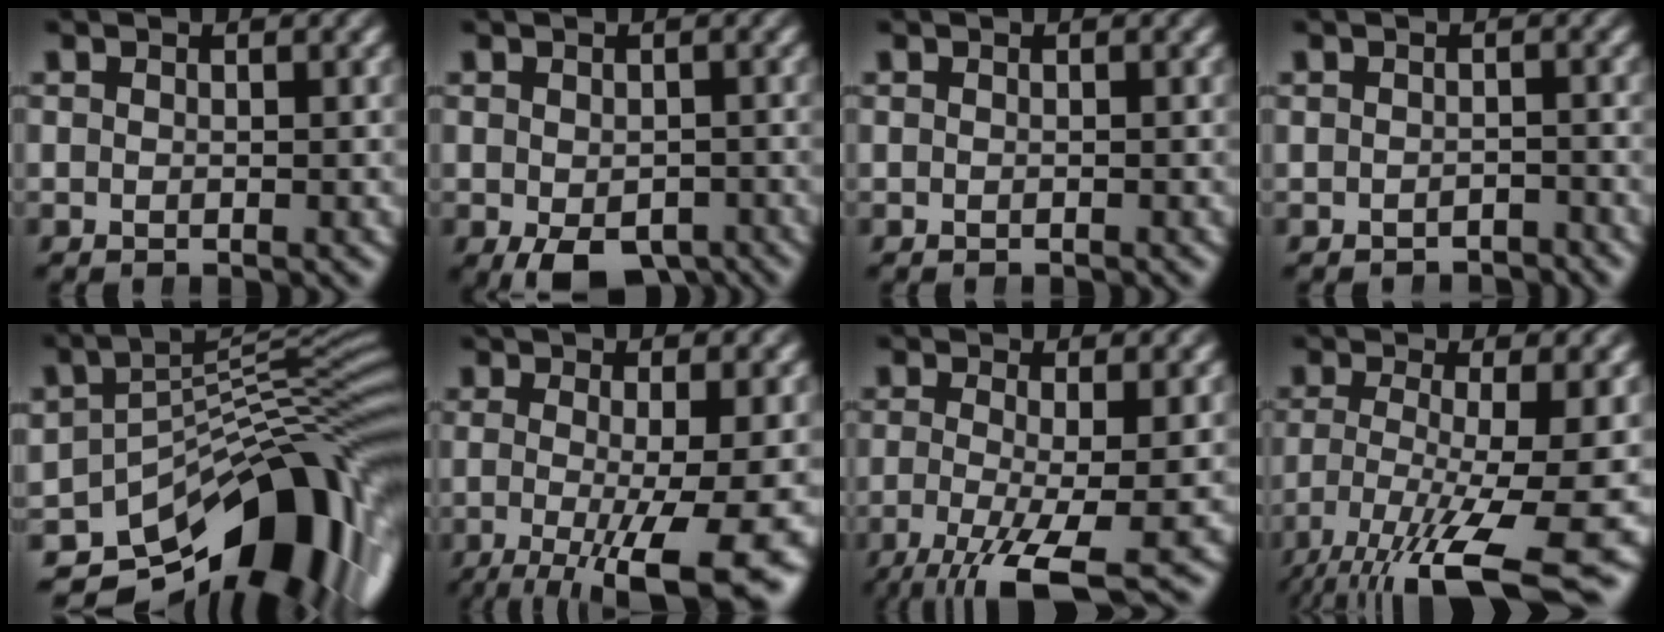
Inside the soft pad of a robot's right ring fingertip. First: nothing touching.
{"total": 4.6, "force": [-3.3, 1.9, 2.5], "torque": [-0.029, -0.031, -0.032]}
{"total": 0.0}
{"total": 1.9, "force": [-1.9, -0.1, -0.2], "torque": [0.010, -0.009, -0.028]}
{"total": 18.3, "force": [-8.4, 10.2, 12.7], "torque": [-0.184, -0.051, -0.108]}
{"total": 8.6, "force": [-3.5, 1.8, 7.7], "torque": [-0.121, -0.025, -0.039]}
{"total": 5.8, "force": [-3.2, 1.5, 4.6], "torque": [-0.095, -0.044, -0.034]}
{"total": 9.5, "force": [-4.6, 2.9, 7.8], "torque": [-0.144, -0.049, -0.044]}